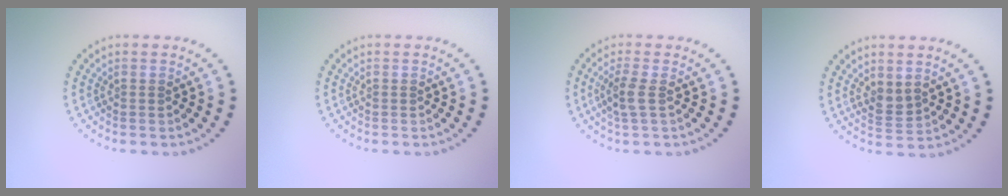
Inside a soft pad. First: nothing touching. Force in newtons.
{"total": 0.0}
{"total": 2.1, "press": 1.9, "slide": 1.0}
{"total": 1.7, "press": 1.6, "slide": 0.7}